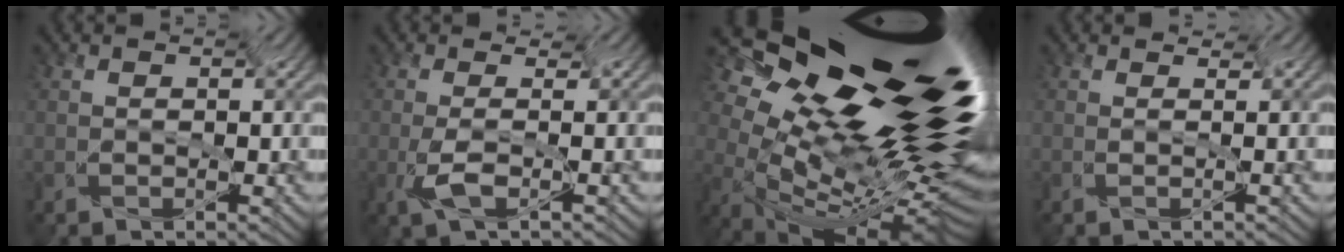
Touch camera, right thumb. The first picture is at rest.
{"total": 3.0, "force": [-1.6, 1.0, 2.3], "torque": [-0.055, -0.006, -0.029]}
{"total": 14.5, "force": [4.8, 4.6, 12.9], "torque": [-0.189, 0.053, 0.069]}
{"total": 0.8, "force": [0.6, -0.5, -0.1], "torque": [0.003, 0.000, 0.007]}